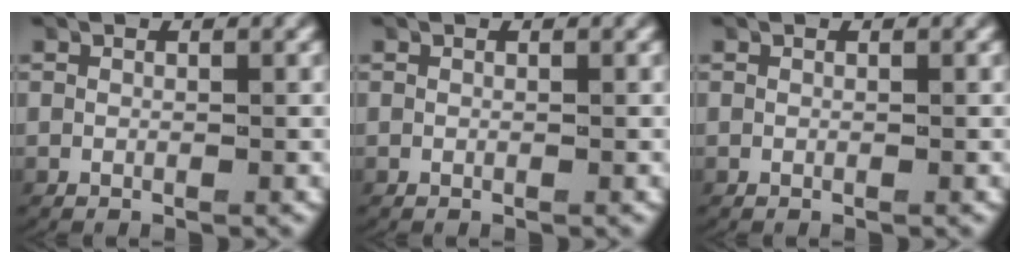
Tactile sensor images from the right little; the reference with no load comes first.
{"total": 0.0}
{"total": 0.0}